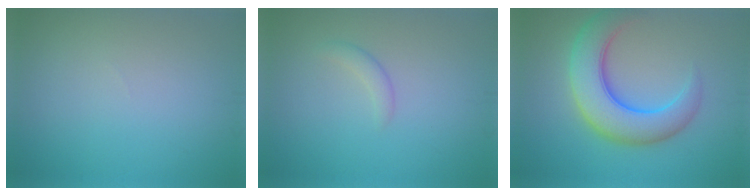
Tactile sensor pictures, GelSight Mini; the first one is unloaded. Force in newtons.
{"total": 1.1, "press": 1.1, "slide": 0.0}
{"total": 7.9, "press": 7.8, "slide": 0.3}